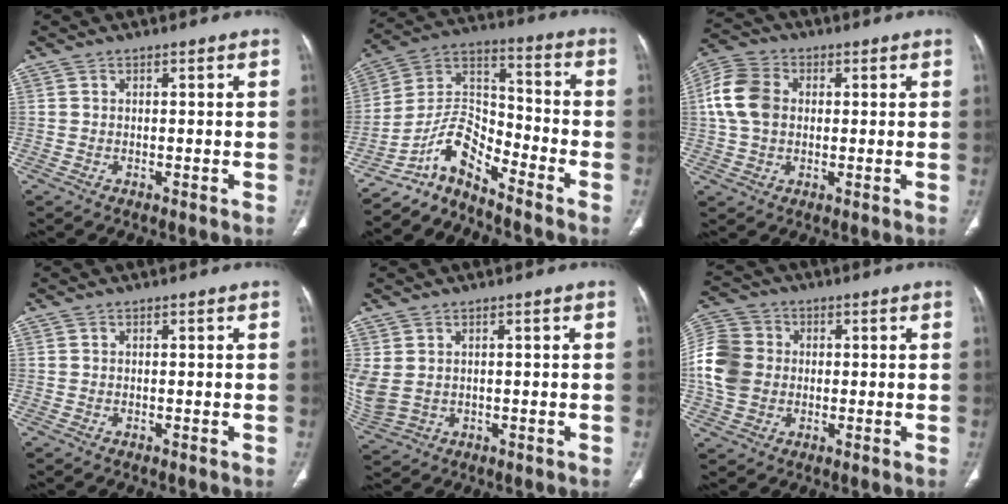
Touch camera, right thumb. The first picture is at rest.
{"total": 9.3, "force": [-7.7, 2.8, 4.2], "torque": [-0.074, 0.096, -0.157]}
{"total": 9.5, "force": [1.1, 7.2, 6.2], "torque": [-0.124, 0.020, 0.015]}
{"total": 0.0}
{"total": 6.7, "force": [0.7, 4.8, 4.6], "torque": [-0.119, 0.000, 0.030]}
{"total": 11.8, "force": [-0.2, 9.9, 6.5], "torque": [-0.135, 0.020, -0.007]}